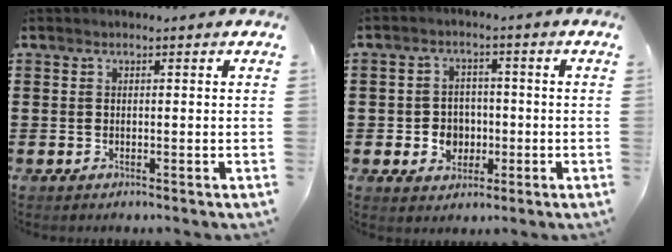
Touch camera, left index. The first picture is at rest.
{"total": 4.5, "force": [-0.9, 4.1, 1.8], "torque": [-0.038, 0.006, -0.020]}